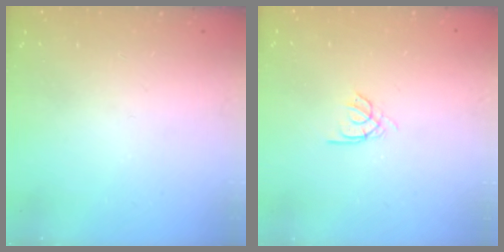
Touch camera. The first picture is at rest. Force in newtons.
{"total": 2.1, "press": 2.1, "slide": 0.2}